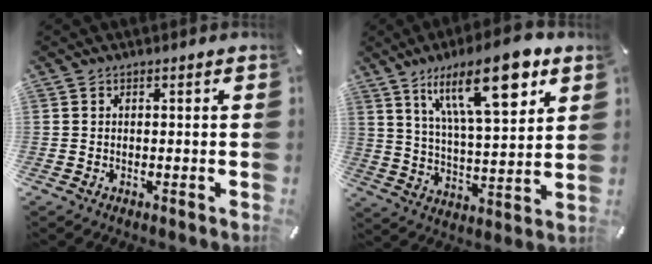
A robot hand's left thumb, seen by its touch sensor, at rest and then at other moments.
{"total": 19.9, "force": [10.7, 7.4, 15.0], "torque": [-0.240, -0.036, 0.169]}